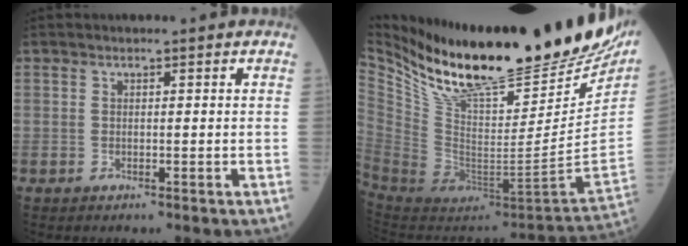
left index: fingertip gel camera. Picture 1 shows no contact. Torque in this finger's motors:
{"motor_torque": [0.33, -0.84, 0.26, 0.10]}